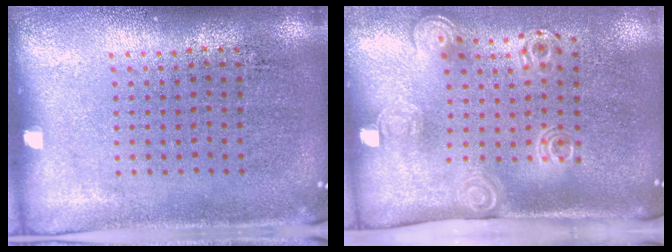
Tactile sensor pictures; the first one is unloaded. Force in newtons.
{"total": 2.1, "press": 1.4, "slide": 1.6}